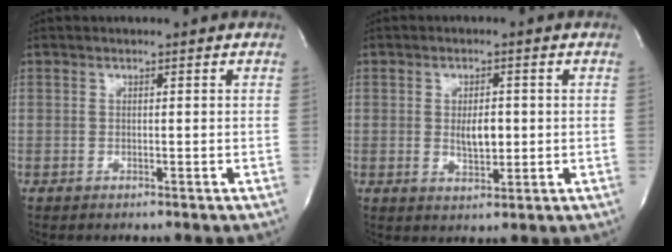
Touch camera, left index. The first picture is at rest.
{"total": 3.9, "force": [-0.1, 1.7, 3.5], "torque": [-0.060, -0.007, 0.004]}